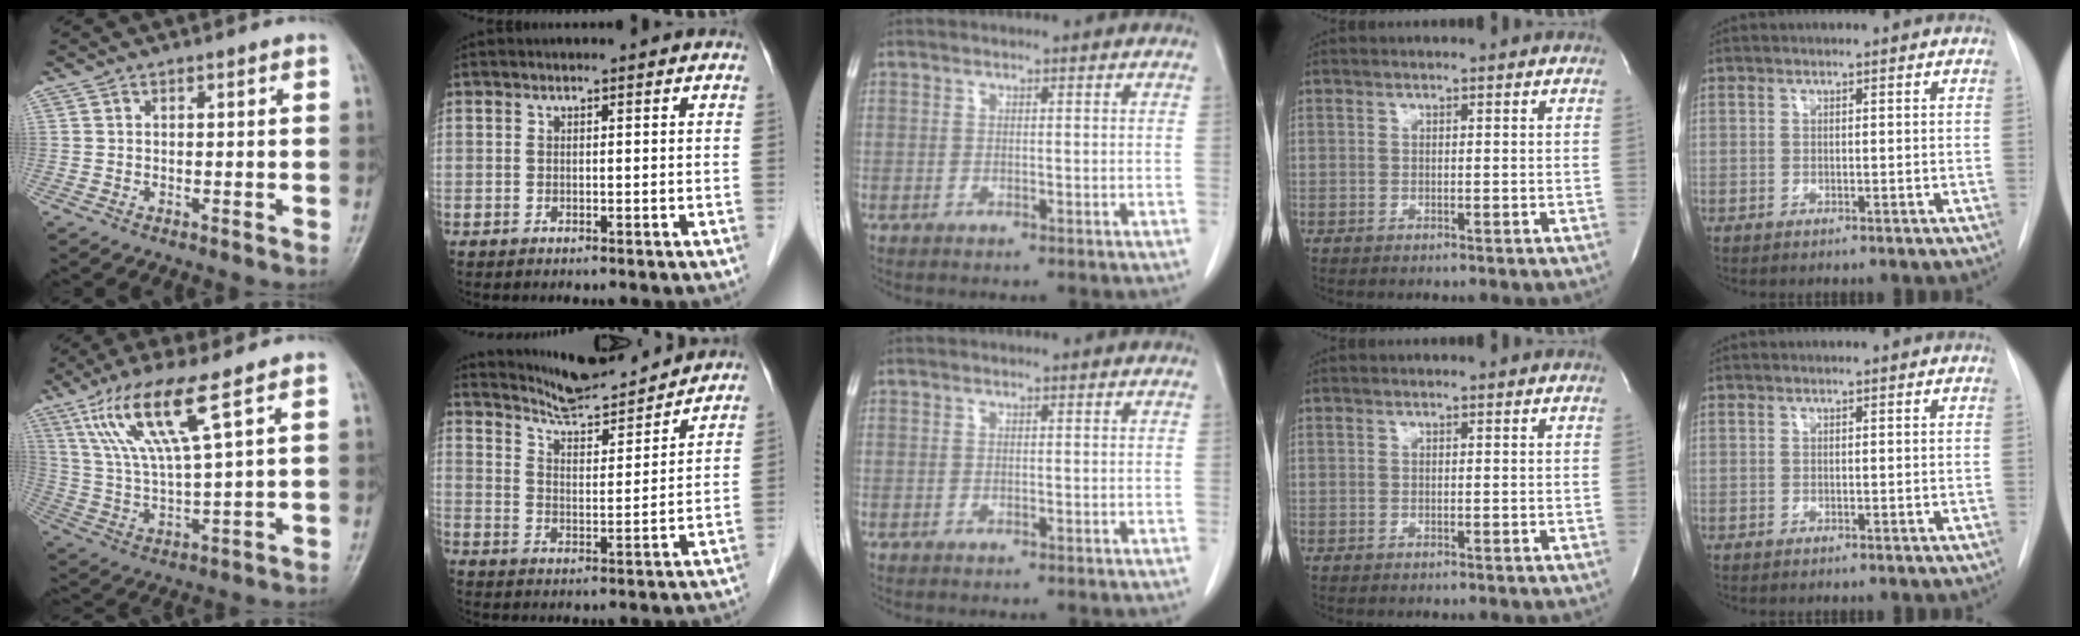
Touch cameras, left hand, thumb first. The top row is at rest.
{"thumb": {"total": 13.0, "force": [6.9, 1.6, 10.9], "torque": [-0.233, -0.025, 0.141]}, "index": {"total": 12.0, "force": [11.7, 0.3, 2.6], "torque": [-0.051, 0.007, 0.186]}}